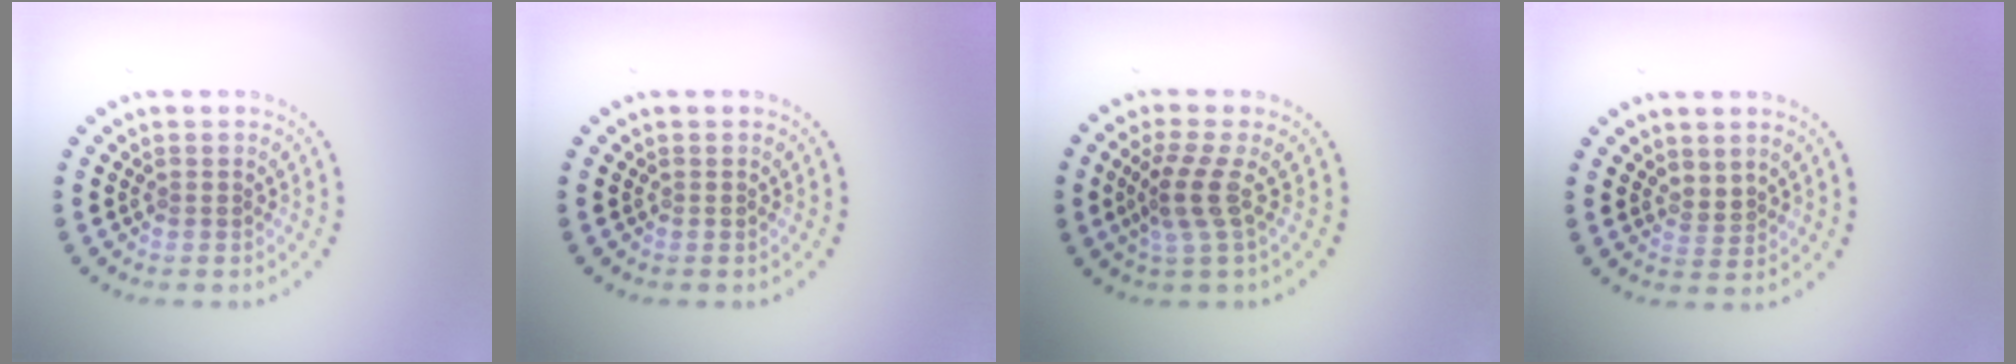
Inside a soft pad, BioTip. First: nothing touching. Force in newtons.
{"total": 0.0}
{"total": 2.9, "press": 2.3, "slide": 1.8}
{"total": 1.1, "press": 0.8, "slide": 0.8}